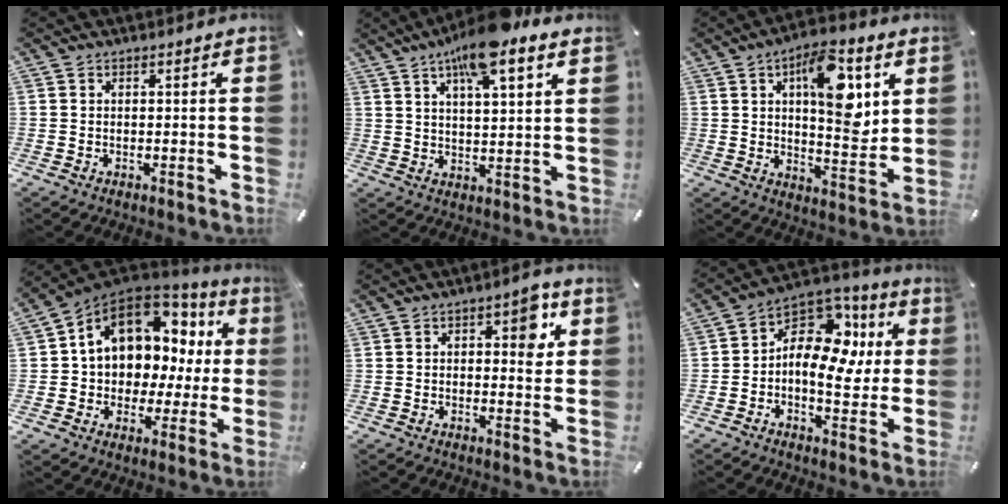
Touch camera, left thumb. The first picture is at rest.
{"total": 13.0, "force": [8.8, 3.5, 9.0], "torque": [-0.151, -0.029, 0.149]}
{"total": 15.5, "force": [5.8, 7.0, 12.6], "torque": [-0.178, -0.019, 0.093]}
{"total": 13.6, "force": [6.3, 9.8, 7.0], "torque": [-0.123, -0.046, 0.113]}
{"total": 7.4, "force": [1.7, 3.8, 6.1], "torque": [-0.062, -0.007, 0.016]}
{"total": 15.1, "force": [2.4, 10.4, 10.7], "torque": [-0.171, -0.023, 0.040]}